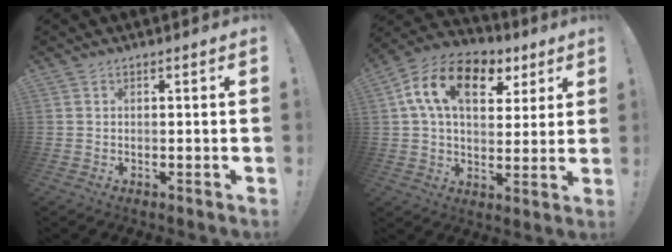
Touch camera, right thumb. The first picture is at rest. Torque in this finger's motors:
{"motor_torque": [2.21, 2.80, 0.73, -0.18, 0.09]}